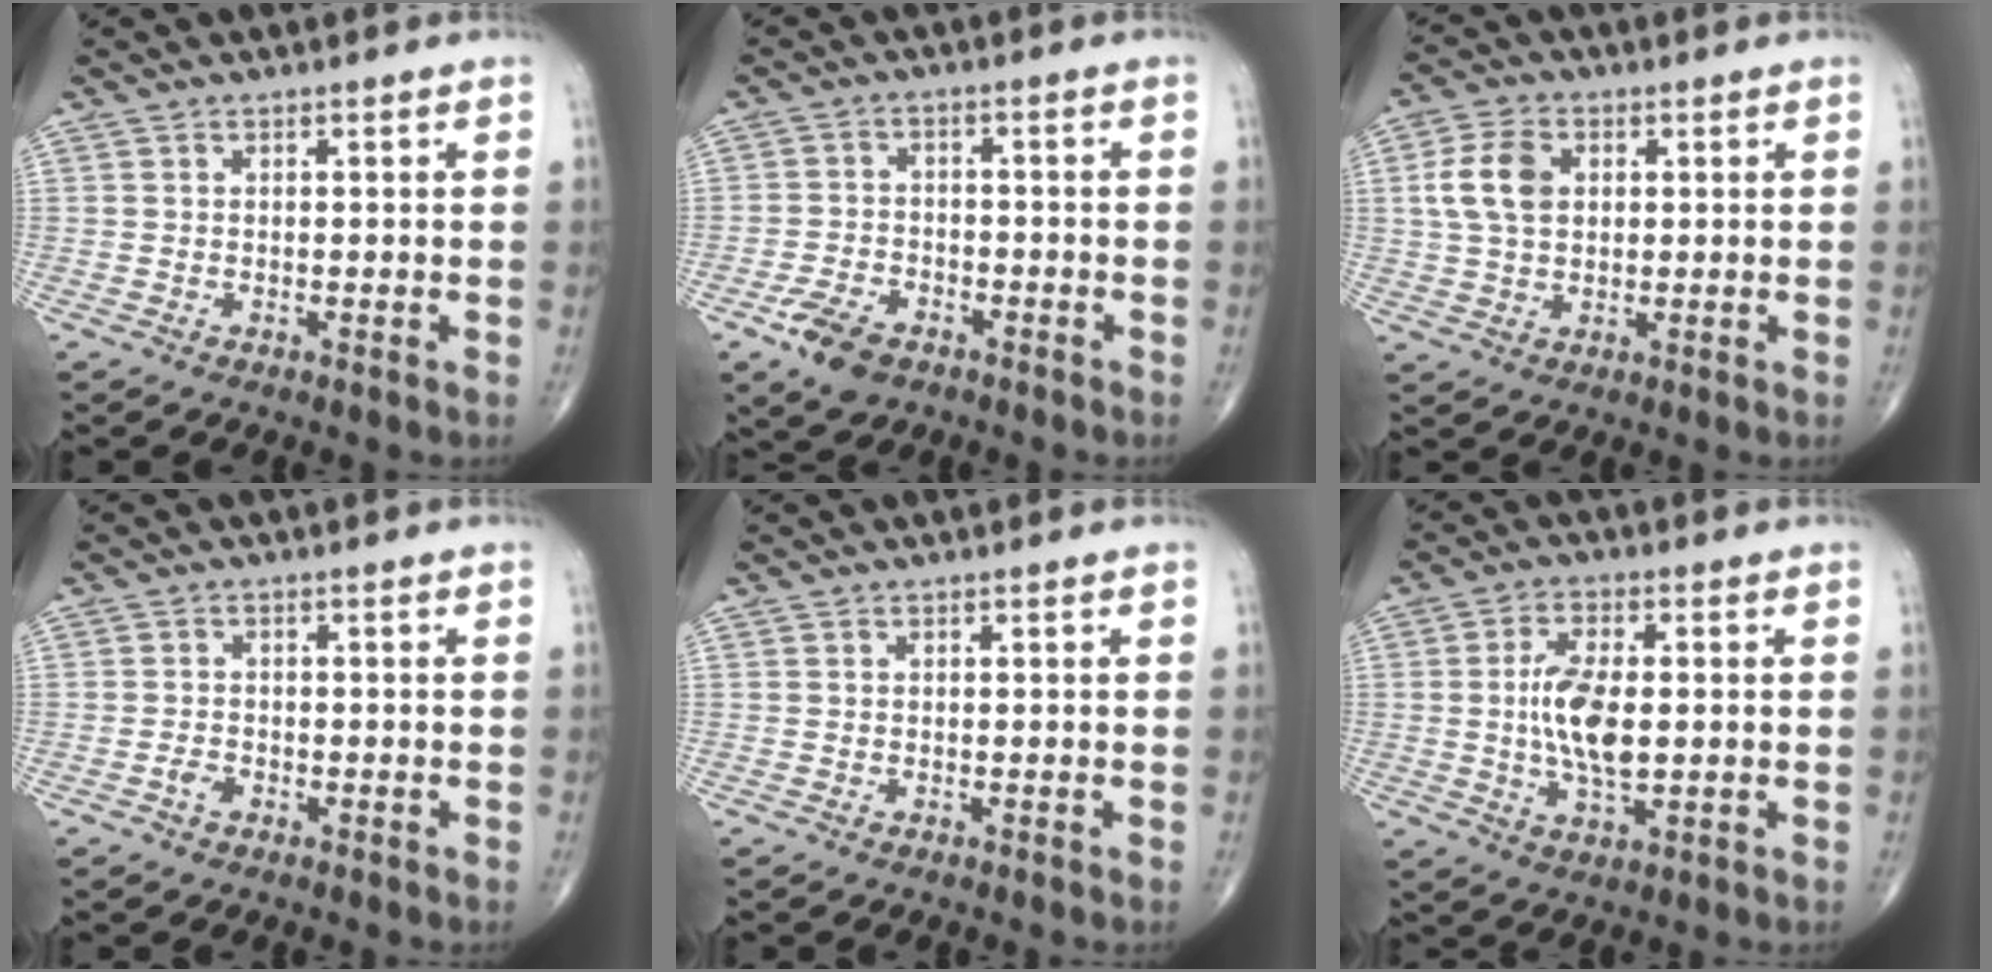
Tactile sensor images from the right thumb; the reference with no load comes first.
{"total": 6.9, "force": [-4.0, 4.0, 3.8], "torque": [-0.067, 0.016, -0.072]}
{"total": 8.1, "force": [1.6, 5.5, 5.6], "torque": [-0.106, 0.005, 0.029]}
{"total": 1.7, "force": [-0.9, 1.1, 0.9], "torque": [-0.016, 0.007, -0.019]}
{"total": 0.0}
{"total": 9.7, "force": [0.1, 4.4, 8.7], "torque": [-0.167, -0.005, 0.001]}